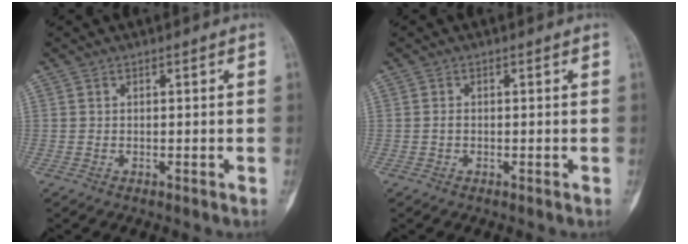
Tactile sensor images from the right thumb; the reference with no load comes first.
{"total": 0.7, "force": [-0.2, 0.5, 0.4], "torque": [-0.004, 0.002, -0.007]}